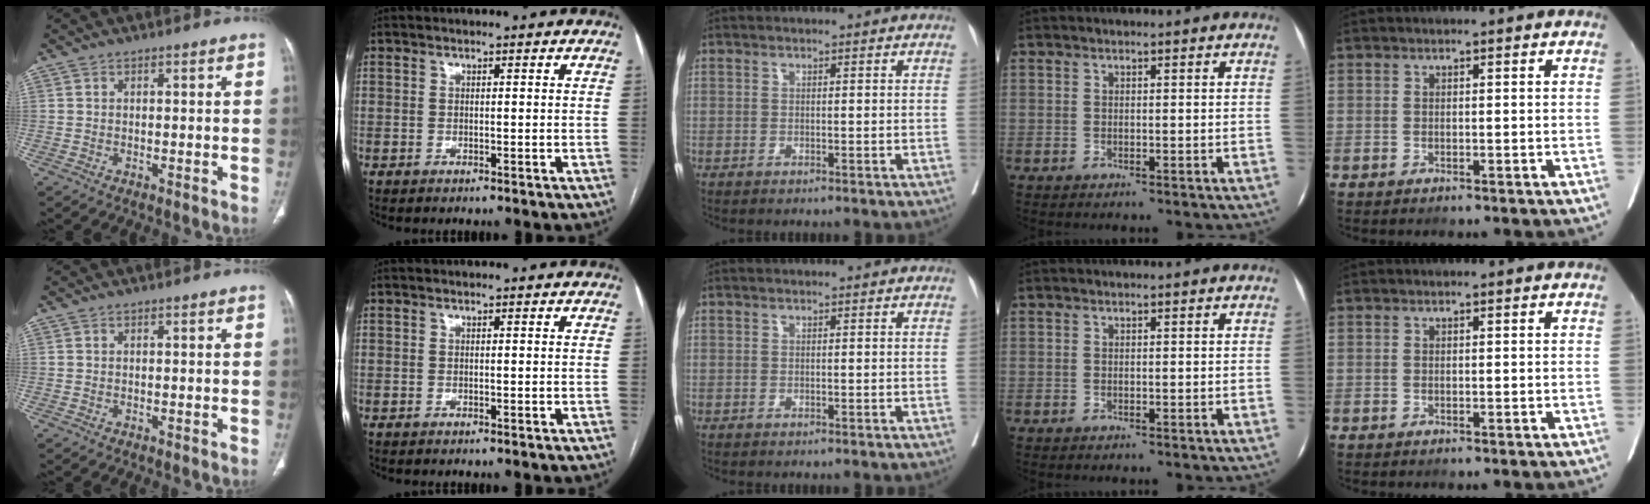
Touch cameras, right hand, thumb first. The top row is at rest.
{}